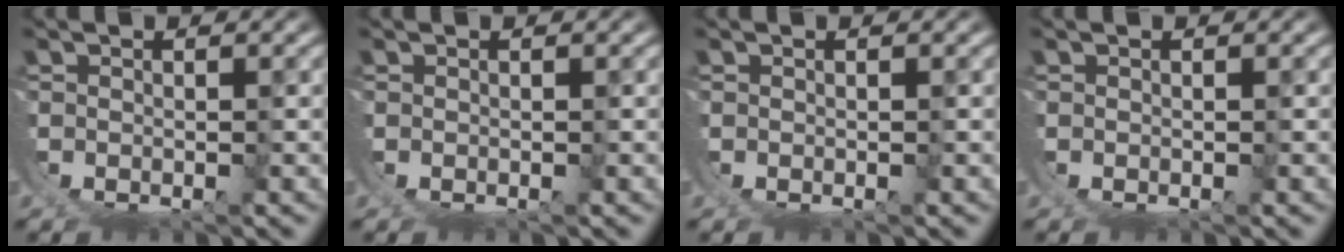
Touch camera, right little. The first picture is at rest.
{"total": 0.0}
{"total": 0.0}
{"total": 0.0}